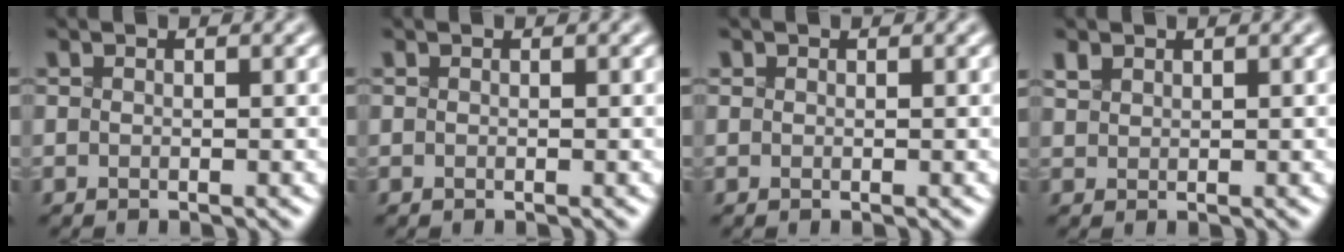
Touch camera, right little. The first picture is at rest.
{"total": 0.0}
{"total": 0.8, "force": [0.5, 0.6, 0.3], "torque": [-0.014, 0.008, 0.009]}
{"total": 1.2, "force": [0.8, 0.8, 0.4], "torque": [-0.016, 0.005, 0.022]}